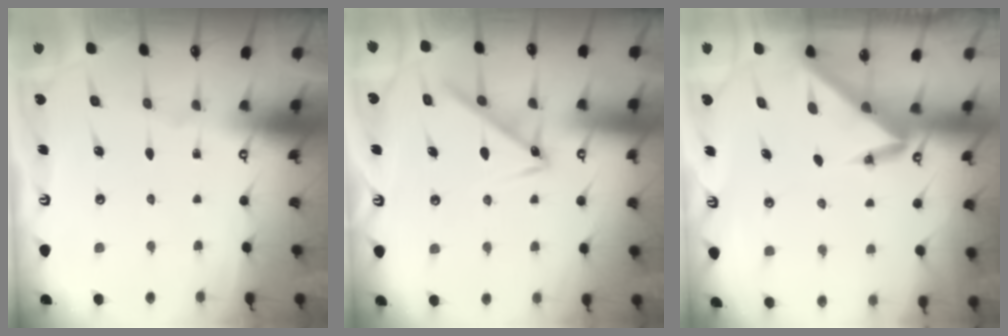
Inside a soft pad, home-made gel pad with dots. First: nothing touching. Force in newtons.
{"total": 9.2, "press": 9.2, "slide": 0.6}
{"total": 3.4, "press": 3.4, "slide": 0.1}